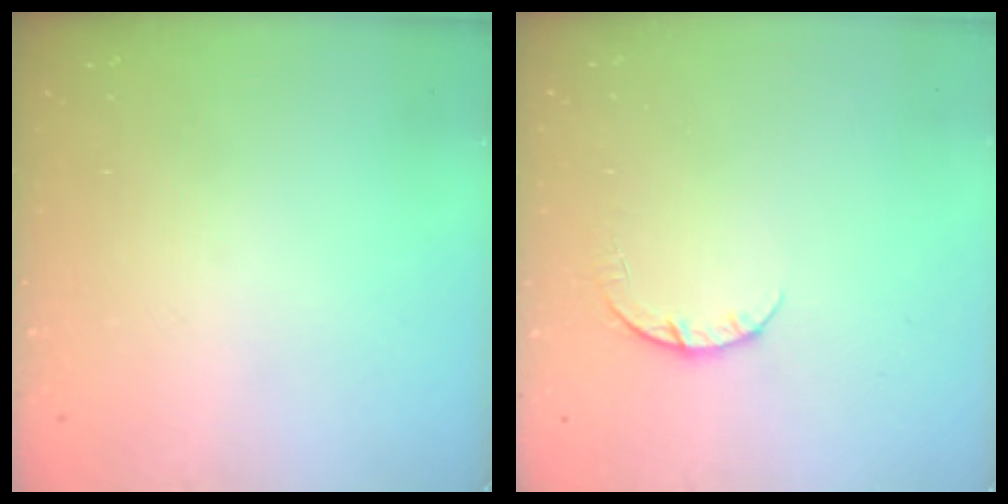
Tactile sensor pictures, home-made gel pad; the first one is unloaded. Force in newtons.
{"total": 3.2, "press": 3.2, "slide": 0.5}